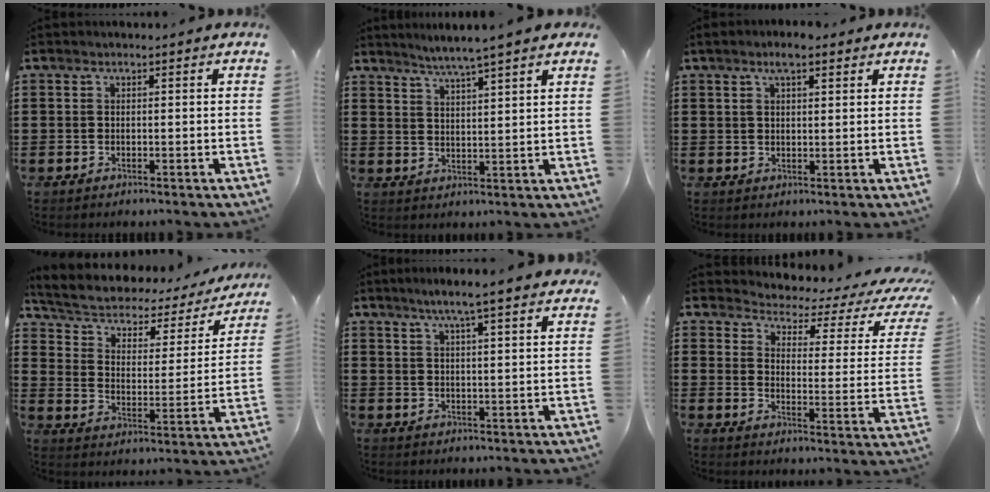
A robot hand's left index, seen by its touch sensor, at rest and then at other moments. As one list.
[{"total": 3.4, "force": [3.0, -1.1, 1.1], "torque": [-0.032, -0.017, 0.050]}, {"total": 3.7, "force": [2.1, 1.0, 2.8], "torque": [-0.051, 0.002, 0.034]}, {"total": 3.9, "force": [2.1, 2.3, 2.3], "torque": [-0.059, -0.021, 0.027]}, {"total": 5.0, "force": [3.9, -0.4, 3.1], "torque": [-0.071, -0.009, 0.067]}, {"total": 2.7, "force": [2.1, 0.8, 1.5], "torque": [-0.040, -0.030, 0.025]}]